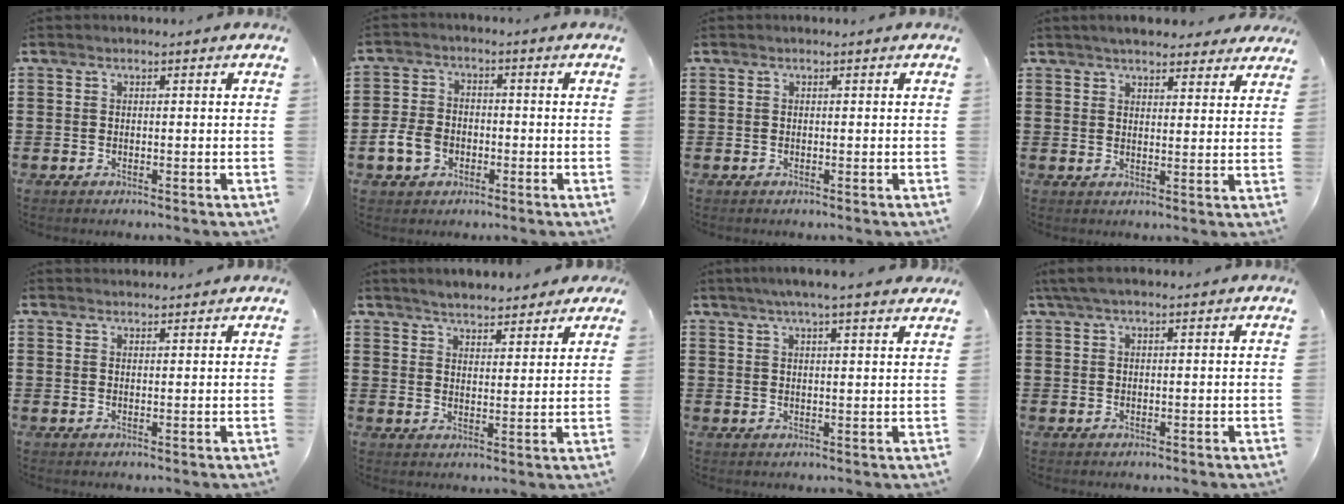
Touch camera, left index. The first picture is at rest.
{"total": 5.0, "force": [-1.9, 3.7, 2.8], "torque": [-0.074, 0.001, -0.041]}
{"total": 0.0}
{"total": 4.2, "force": [3.9, 0.7, 1.3], "torque": [-0.036, -0.007, 0.073]}
{"total": 1.1, "force": [1.1, 0.0, 0.1], "torque": [-0.005, -0.001, 0.022]}
{"total": 3.9, "force": [3.7, 0.7, 0.7], "torque": [-0.028, -0.007, 0.067]}
{"total": 4.0, "force": [3.3, -0.3, 2.3], "torque": [-0.054, -0.006, 0.058]}
{"total": 1.9, "force": [0.9, 0.3, 1.6], "torque": [-0.031, 0.003, 0.017]}